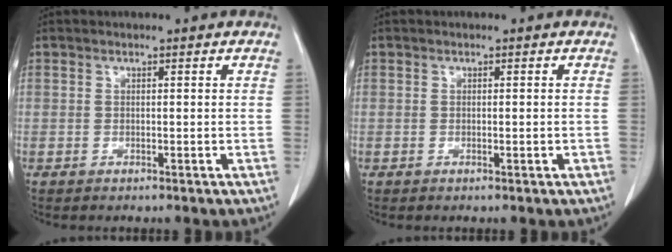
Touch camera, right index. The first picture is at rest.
{"total": 0.5, "force": [-0.1, 0.2, 0.5], "torque": [-0.009, 0.001, 0.003]}